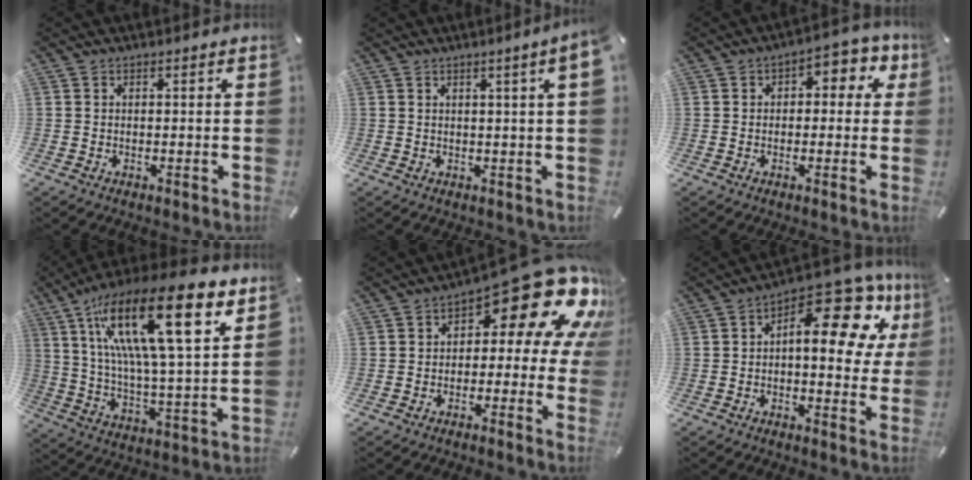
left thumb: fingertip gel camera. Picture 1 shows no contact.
{"total": 4.3, "force": [1.6, 0.0, 4.0], "torque": [-0.067, -0.004, 0.025]}
{"total": 5.2, "force": [0.7, 3.5, 3.8], "torque": [-0.045, 0.003, 0.003]}
{"total": 24.6, "force": [12.9, 7.3, 19.7], "torque": [-0.360, -0.061, 0.195]}
{"total": 19.4, "force": [9.7, 8.0, 14.7], "torque": [-0.185, -0.074, 0.158]}
{"total": 17.1, "force": [6.8, 7.8, 13.6], "torque": [-0.185, -0.052, 0.108]}